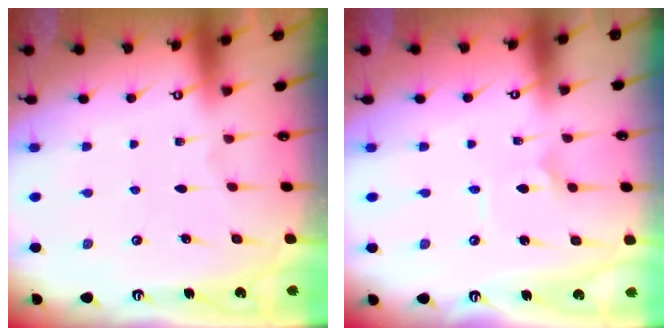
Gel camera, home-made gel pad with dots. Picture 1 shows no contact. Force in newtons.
{"total": 1.8, "press": 1.8, "slide": 0.1}